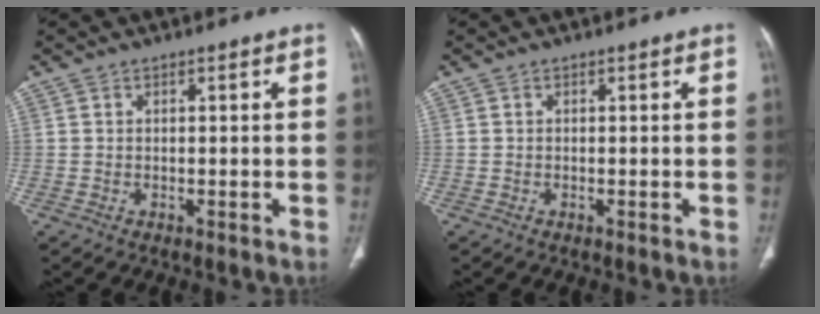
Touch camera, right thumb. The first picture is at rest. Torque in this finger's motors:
{"motor_torque": [-0.09, 0.00, 0.02, -0.02, 0.00]}